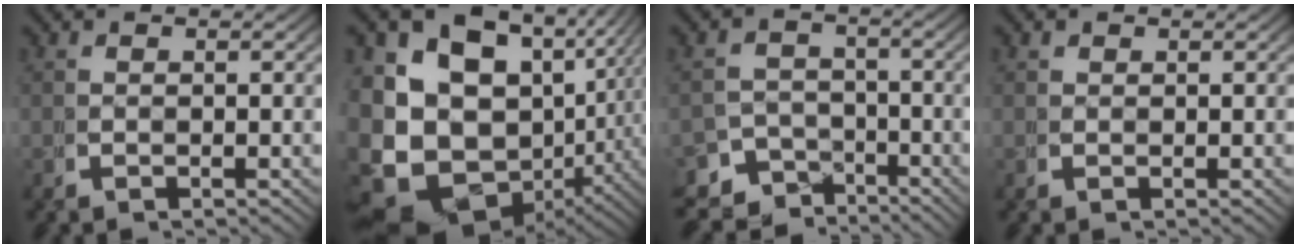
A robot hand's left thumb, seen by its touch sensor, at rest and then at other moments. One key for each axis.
{"total": 20.0, "fx": -1.9, "fy": 14.8, "fz": 13.2, "tx": -0.261, "ty": -0.076, "tz": -0.003}
{"total": 7.1, "fx": -4.2, "fy": 5.4, "fz": 2.1, "tx": -0.010, "ty": -0.038, "tz": -0.067}
{"total": 0.8, "fx": 0.7, "fy": 0.4, "fz": 0.1, "tx": 0.002, "ty": -0.003, "tz": 0.016}